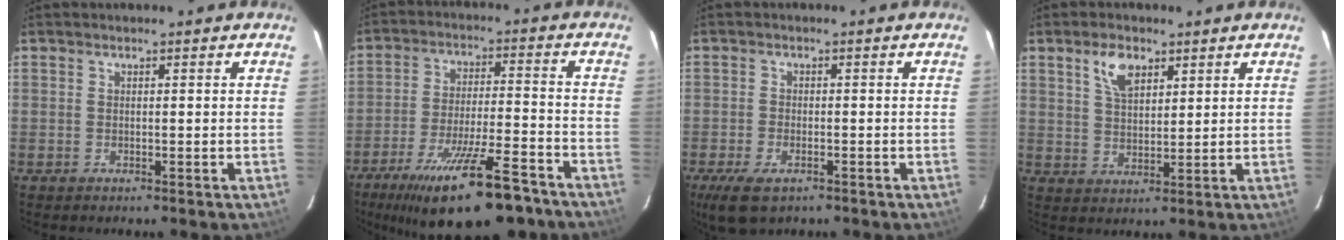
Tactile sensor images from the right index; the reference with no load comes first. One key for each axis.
{"total": 20.0, "fx": -14.5, "fy": 4.8, "fz": 12.9, "tx": -0.232, "ty": -0.033, "tz": -0.219}
{"total": 6.5, "fx": -4.0, "fy": 3.1, "fz": 4.1, "tx": -0.102, "ty": -0.021, "tz": -0.072}
{"total": 5.9, "fx": 3.3, "fy": 3.0, "fz": 3.9, "tx": -0.069, "ty": 0.008, "tz": 0.063}